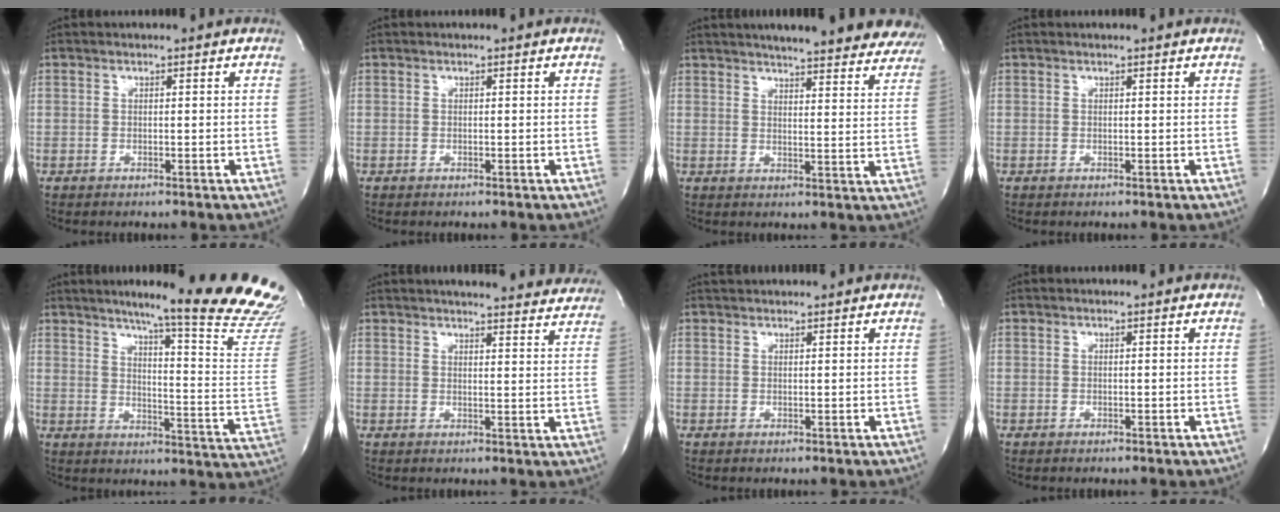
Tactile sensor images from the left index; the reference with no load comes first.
{"total": 0.0}
{"total": 24.6, "force": [21.9, 3.9, 10.4], "torque": [-0.151, -0.034, 0.253]}
{"total": 0.9, "force": [0.8, -0.1, 0.3], "torque": [-0.008, 0.003, 0.012]}
{"total": 24.2, "force": [20.2, -0.7, 13.4], "torque": [-0.172, -0.097, 0.247]}
{"total": 22.1, "force": [20.8, 3.1, 6.9], "torque": [-0.092, -0.038, 0.236]}
{"total": 2.6, "force": [2.6, 0.2, 0.6], "torque": [-0.009, 0.029, 0.044]}
{"total": 0.0}